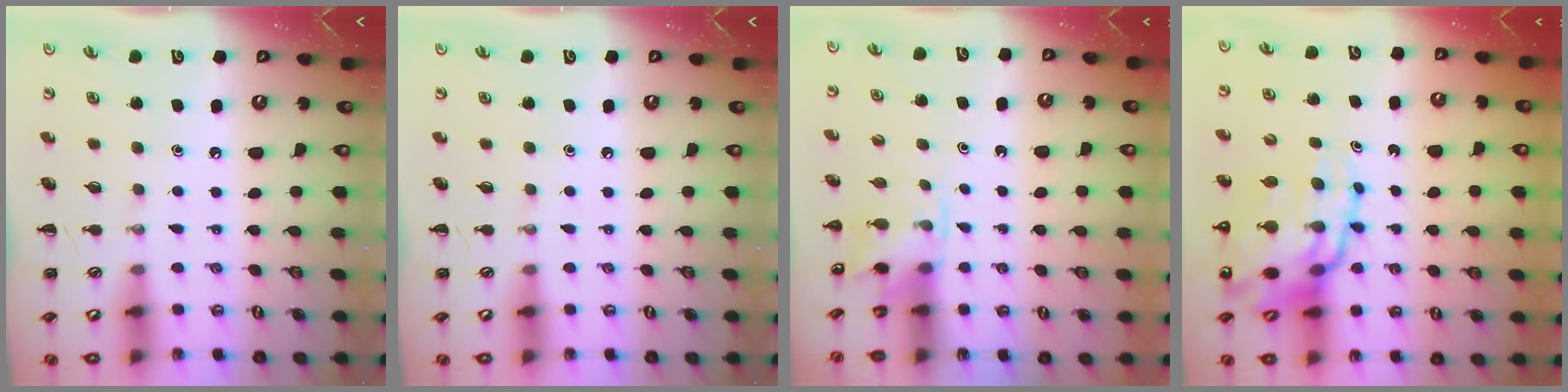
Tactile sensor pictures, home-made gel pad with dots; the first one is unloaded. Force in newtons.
{"total": 0.0}
{"total": 3.2, "press": 3.1, "slide": 0.7}
{"total": 18.2, "press": 17.5, "slide": 5.0}